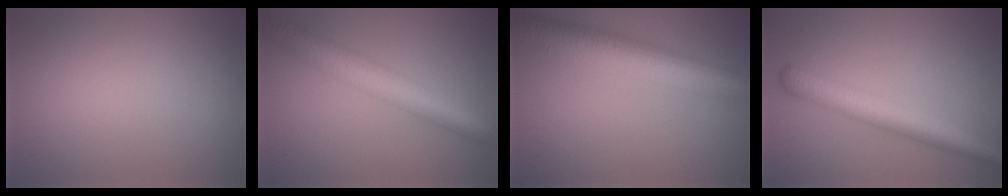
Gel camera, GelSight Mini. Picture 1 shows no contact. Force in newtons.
{"total": 6.1, "press": 6.1, "slide": 0.2}
{"total": 8.2, "press": 8.2, "slide": 0.3}
{"total": 4.6, "press": 4.6, "slide": 0.1}